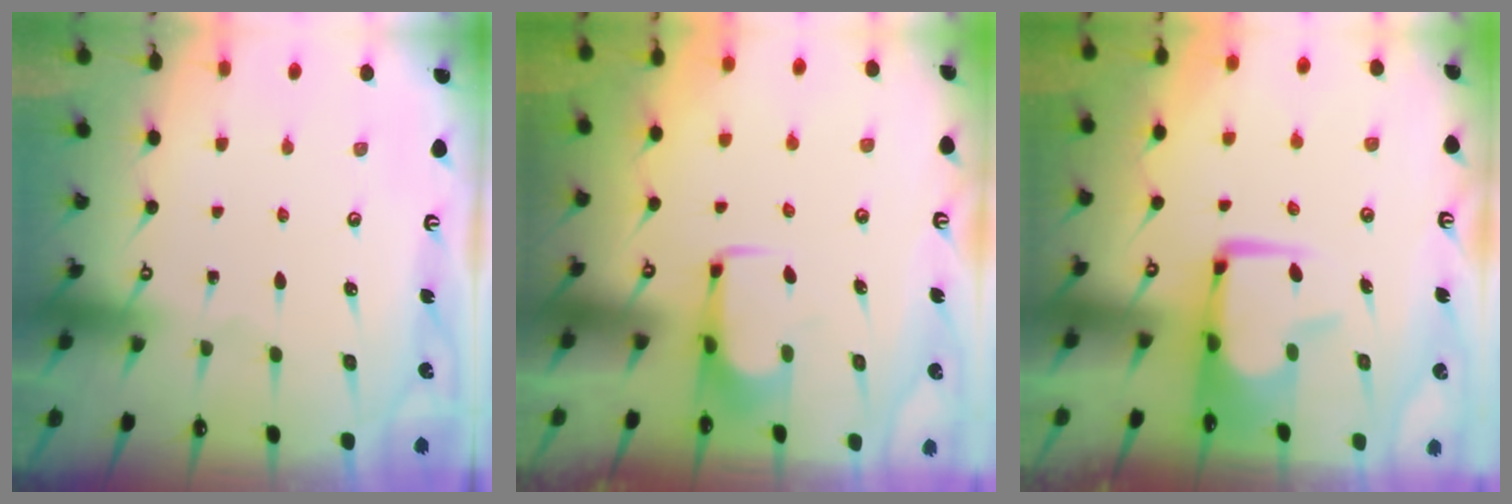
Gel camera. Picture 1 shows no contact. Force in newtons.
{"total": 2.0, "press": 2.0, "slide": 0.2}
{"total": 1.4, "press": 1.0, "slide": 1.0}